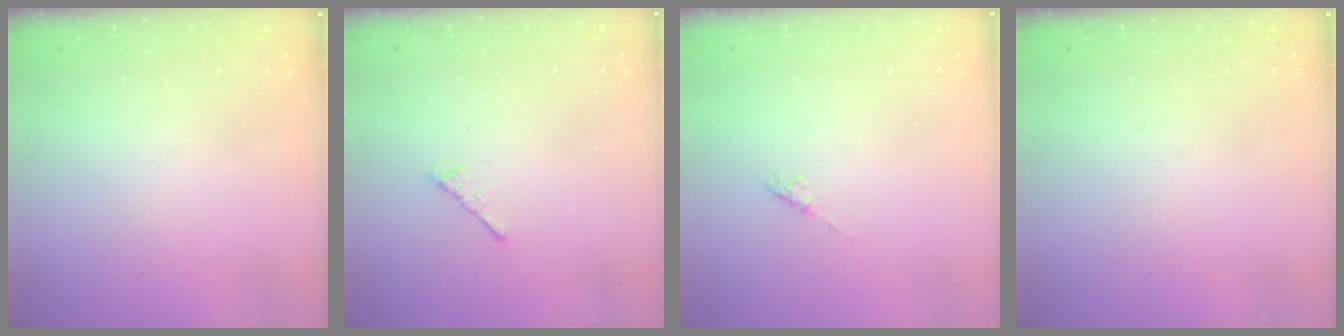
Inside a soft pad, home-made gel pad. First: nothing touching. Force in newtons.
{"total": 2.9, "press": 2.8, "slide": 0.7}
{"total": 2.0, "press": 1.9, "slide": 0.4}
{"total": 0.0}